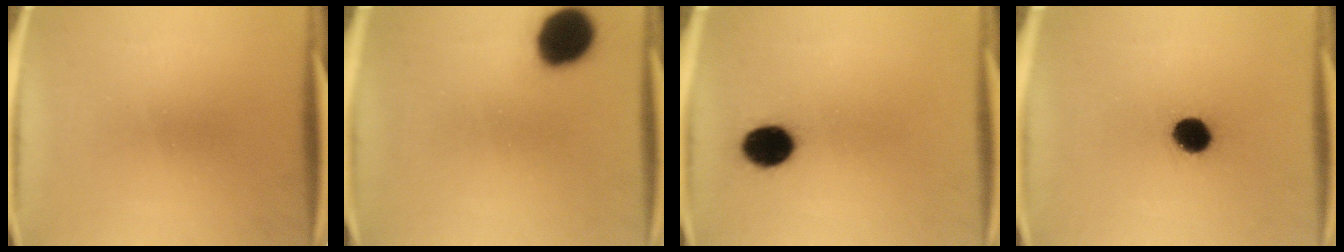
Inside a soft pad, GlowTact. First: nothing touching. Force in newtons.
{"total": 12.7}
{"total": 8.4}
{"total": 9.2}